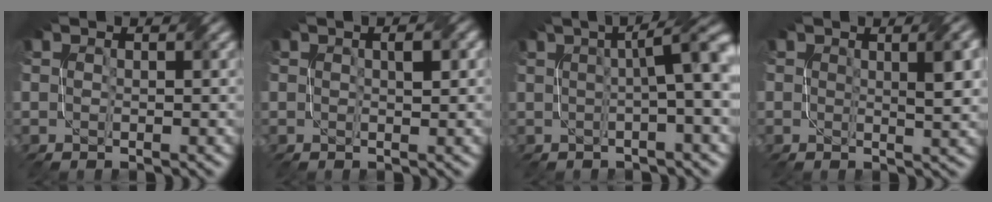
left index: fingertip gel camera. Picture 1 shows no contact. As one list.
[{"total": 1.1, "force": [0.2, 0.3, 1.0], "torque": [-0.014, 0.007, 0.006]}, {"total": 6.7, "force": [1.0, 1.8, 6.4], "torque": [-0.048, 0.030, 0.006]}, {"total": 2.8, "force": [0.6, 0.8, 2.6], "torque": [-0.028, 0.007, 0.012]}]